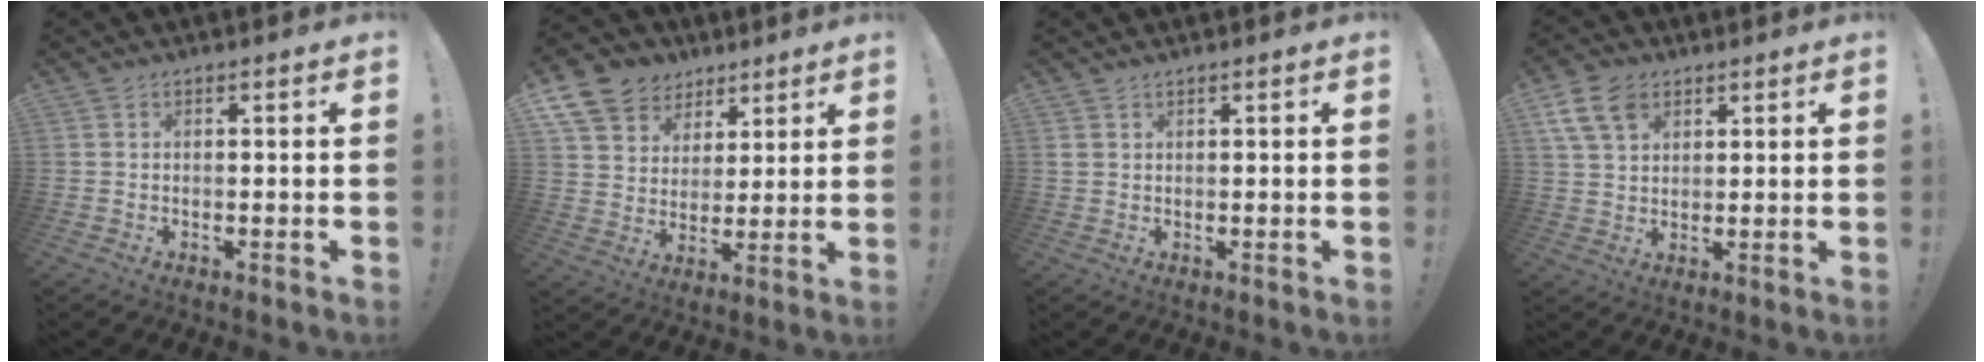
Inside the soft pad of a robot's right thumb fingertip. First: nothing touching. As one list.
[{"total": 12.1, "force": [7.1, 9.2, 3.4], "torque": [-0.056, -0.048, 0.142]}, {"total": 1.5, "force": [0.9, 1.0, 0.6], "torque": [-0.008, 0.000, 0.018]}, {"total": 10.0, "force": [5.2, 6.6, 5.5], "torque": [-0.104, -0.015, 0.102]}]